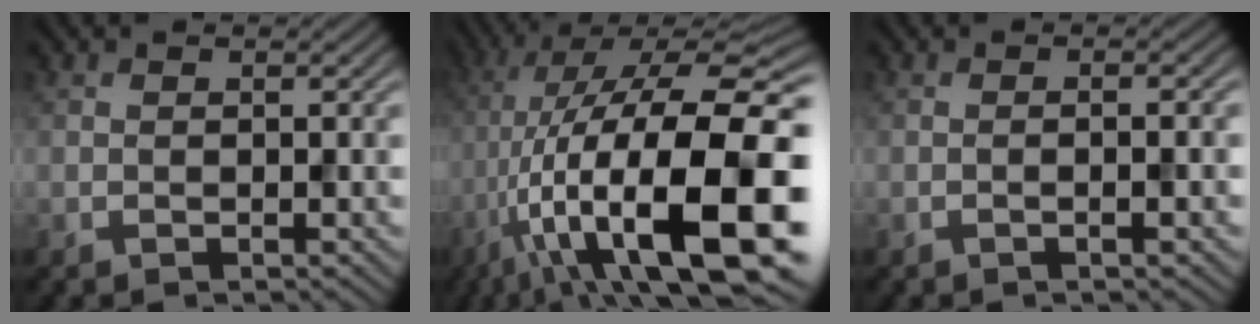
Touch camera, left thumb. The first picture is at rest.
{"total": 21.9, "force": [-6.0, 7.6, 19.6], "torque": [-0.321, -0.001, -0.094]}
{"total": 2.5, "force": [-0.7, 0.3, 2.4], "torque": [-0.036, 0.005, -0.017]}